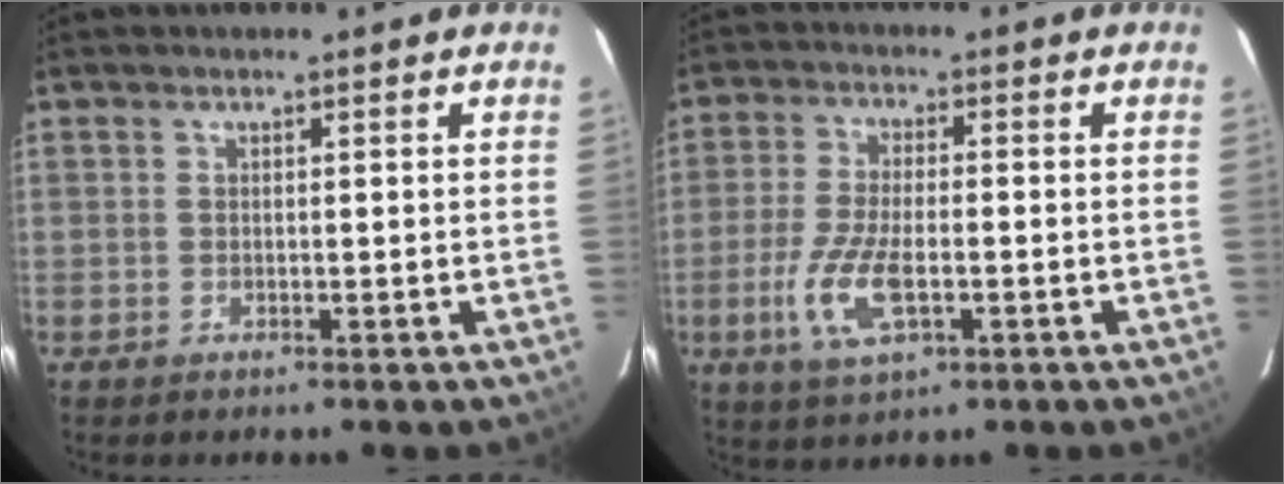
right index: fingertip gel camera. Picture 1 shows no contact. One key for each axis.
{"total": 9.8, "fx": -3.1, "fy": 3.8, "fz": 8.5, "tx": -0.184, "ty": -0.009, "tz": -0.058}